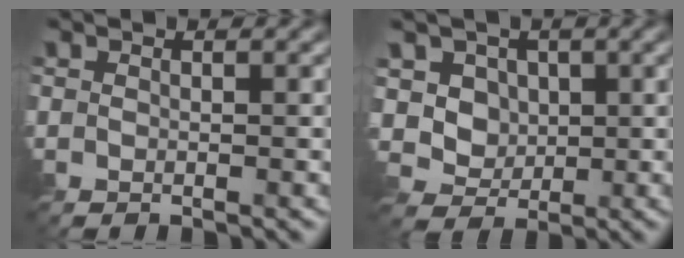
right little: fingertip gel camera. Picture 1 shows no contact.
{"total": 4.7, "force": [1.3, 4.0, 2.0], "torque": [-0.055, -0.007, 0.031]}